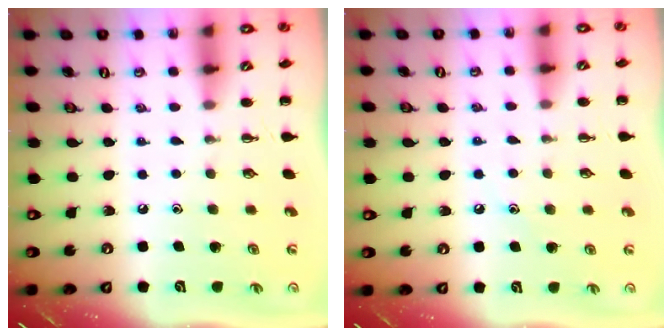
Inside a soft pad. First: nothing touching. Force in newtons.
{"total": 7.0, "press": 6.8, "slide": 1.6}